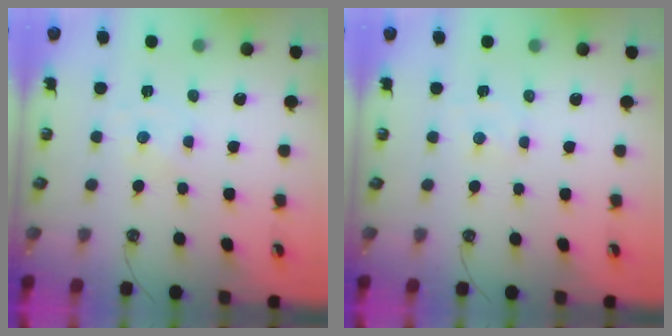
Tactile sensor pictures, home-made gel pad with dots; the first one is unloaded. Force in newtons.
{"total": 2.0, "press": 1.9, "slide": 0.3}